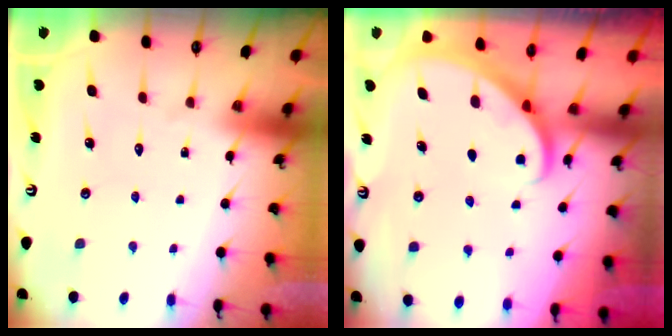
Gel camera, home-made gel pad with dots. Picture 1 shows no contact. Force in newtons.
{"total": 2.8, "press": 2.8, "slide": 0.2}